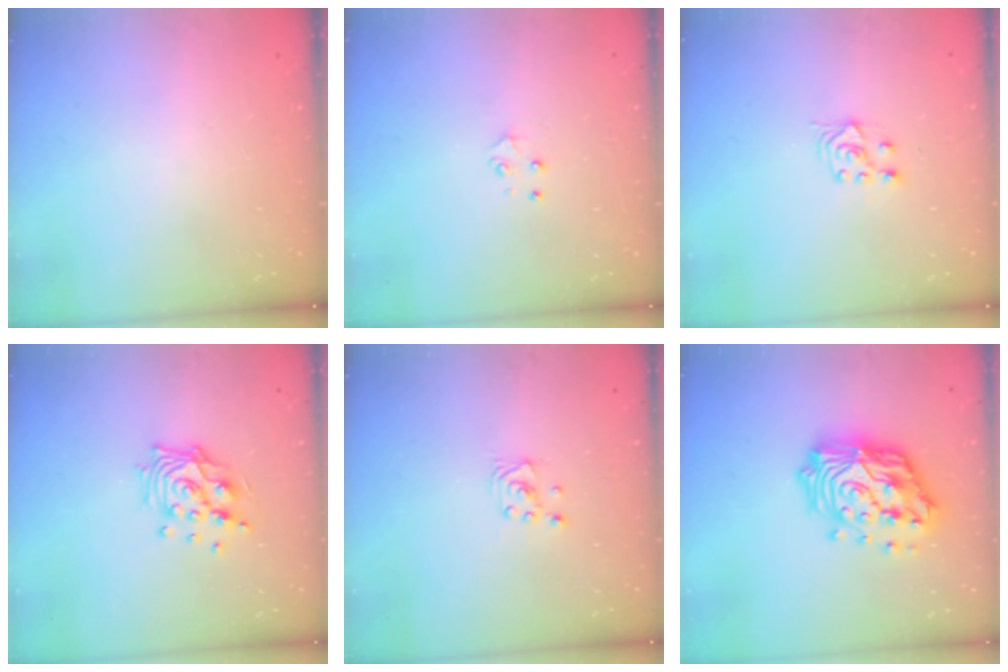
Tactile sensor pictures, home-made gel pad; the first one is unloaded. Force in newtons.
{"total": 4.2, "press": 4.2, "slide": 0.4}
{"total": 4.2, "press": 4.1, "slide": 1.1}
{"total": 12.6, "press": 12.5, "slide": 1.7}
{"total": 2.3, "press": 2.3, "slide": 0.2}
{"total": 19.2, "press": 19.1, "slide": 1.8}